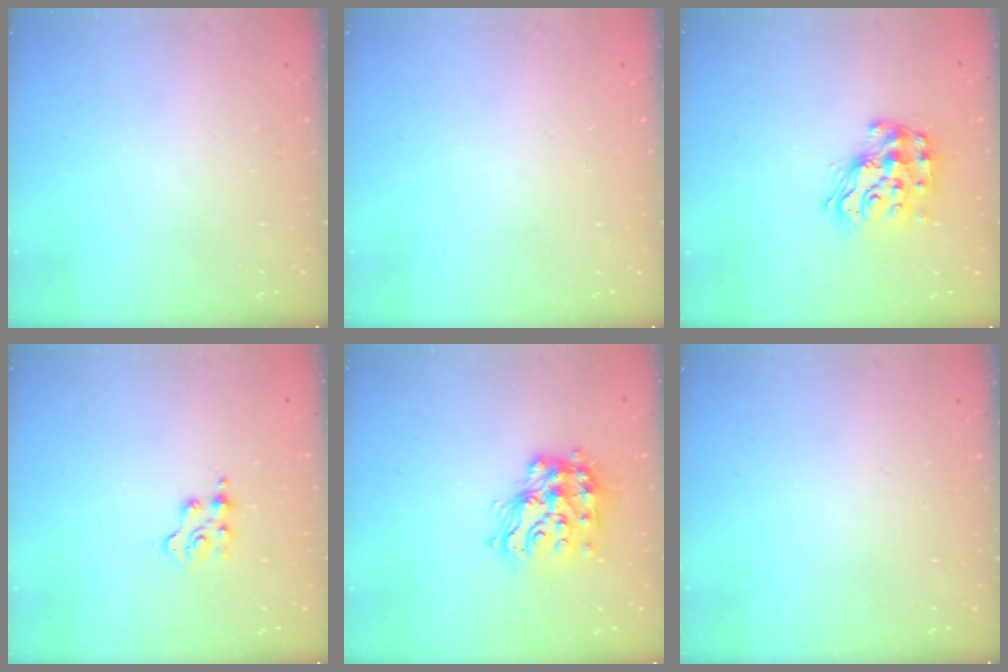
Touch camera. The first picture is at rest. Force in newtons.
{"total": 0.6, "press": 0.5, "slide": 0.2}
{"total": 13.9, "press": 13.8, "slide": 1.0}
{"total": 2.6, "press": 2.6, "slide": 0.4}
{"total": 15.9, "press": 15.8, "slide": 1.0}
{"total": 0.0}